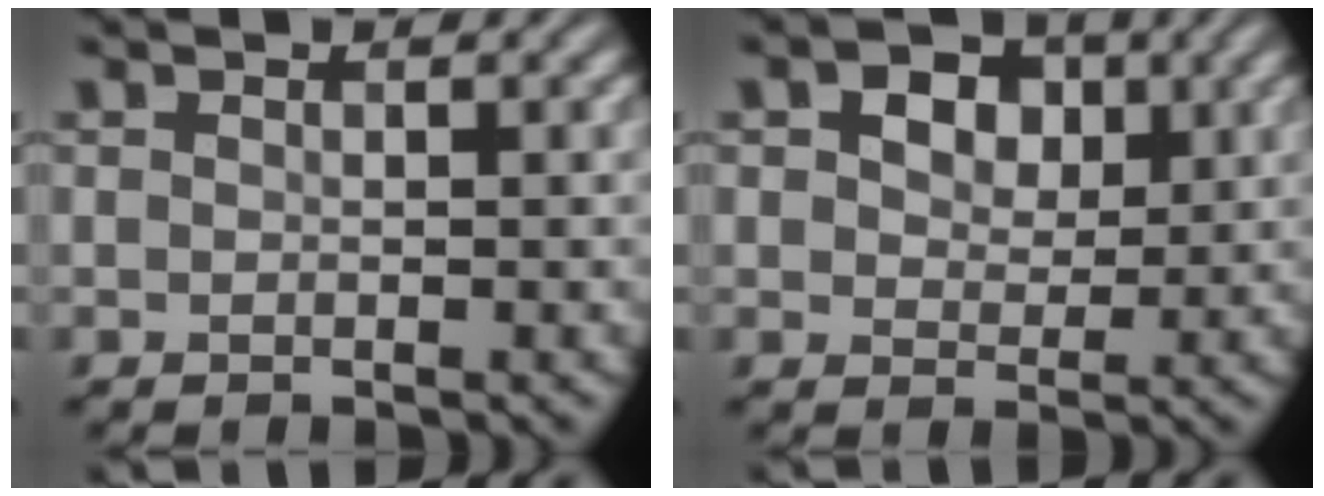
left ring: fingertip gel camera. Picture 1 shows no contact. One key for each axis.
{"total": 5.3, "fx": 2.3, "fy": 3.6, "fz": 3.2, "tx": -0.058, "ty": 0.006, "tz": 0.023}